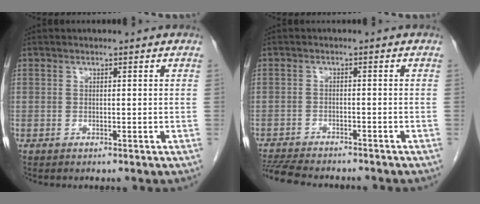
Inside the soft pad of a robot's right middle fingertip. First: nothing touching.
{"total": 11.1, "force": [-9.9, 2.2, 4.4], "torque": [-0.080, -0.012, -0.147]}